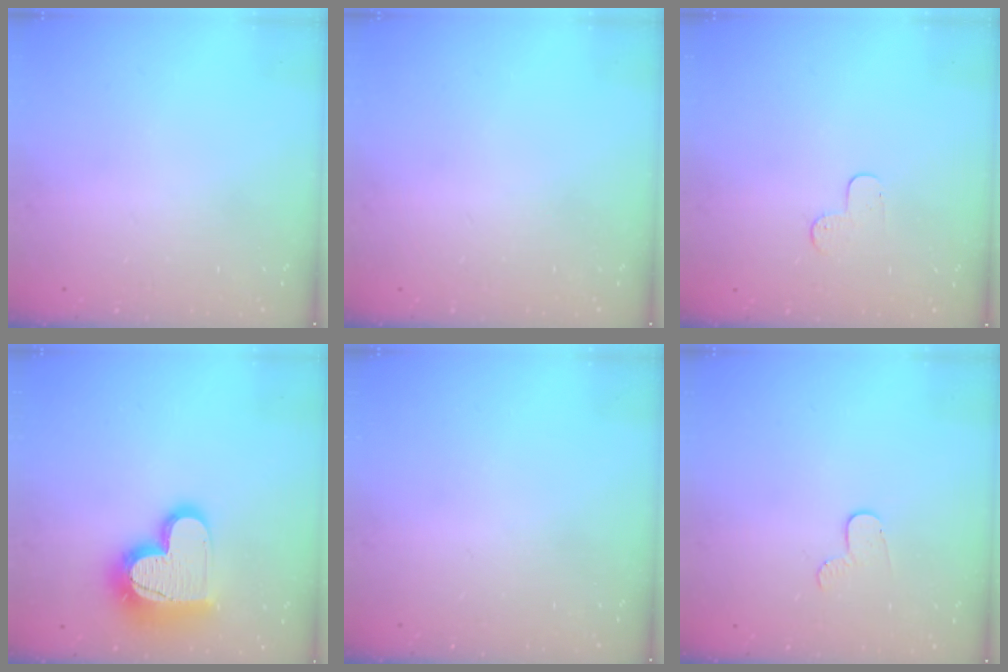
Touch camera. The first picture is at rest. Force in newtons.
{"total": 0.0}
{"total": 3.7, "press": 3.7, "slide": 0.4}
{"total": 18.6, "press": 18.6, "slide": 1.3}
{"total": 0.0}
{"total": 5.7, "press": 5.7, "slide": 0.5}